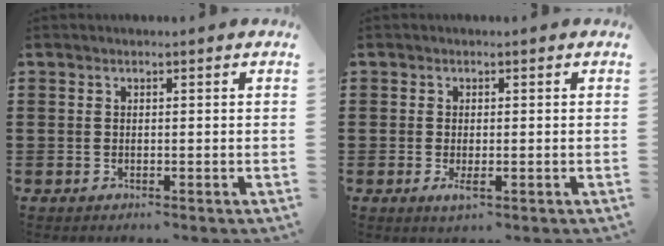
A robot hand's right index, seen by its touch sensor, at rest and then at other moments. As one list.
[{"total": 1.7, "force": [-0.4, 0.5, 1.6], "torque": [-0.037, -0.008, -0.007]}]